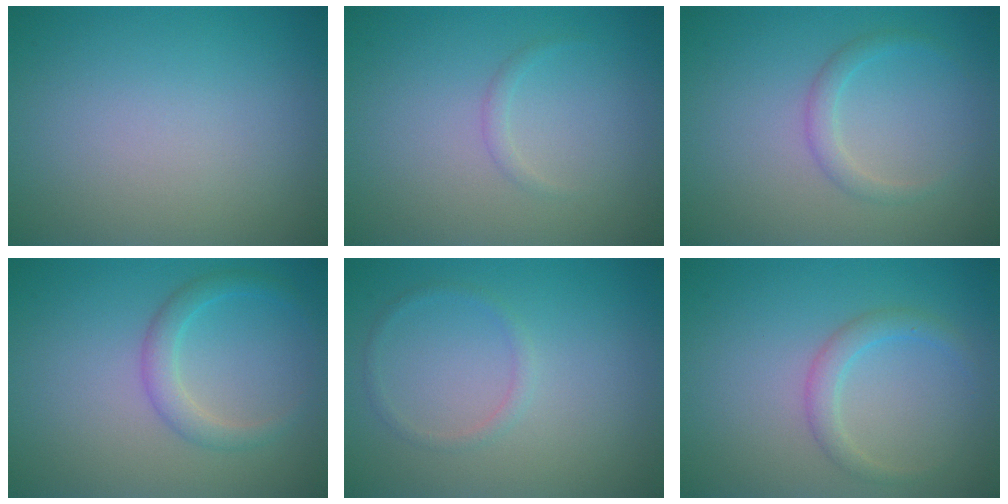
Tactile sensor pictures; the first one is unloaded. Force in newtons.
{"total": 0.7, "press": 0.7, "slide": 0.0}
{"total": 1.5, "press": 1.5, "slide": 0.0}
{"total": 2.2, "press": 2.2, "slide": 0.0}
{"total": 1.0, "press": 0.9, "slide": 0.2}
{"total": 1.9, "press": 1.9, "slide": 0.2}